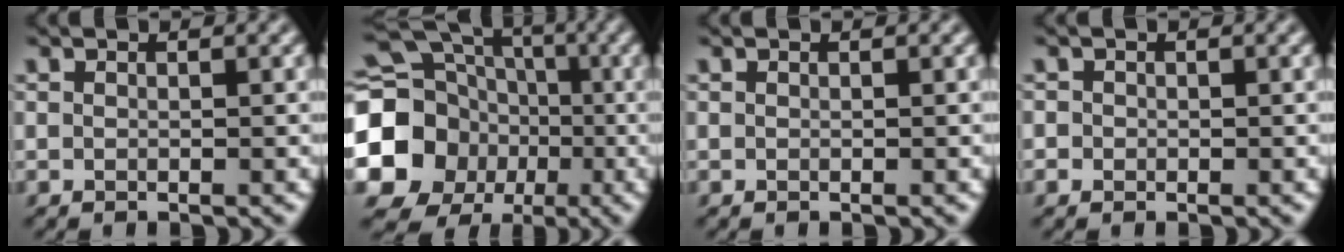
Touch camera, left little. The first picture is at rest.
{"total": 20.5, "force": [-2.8, 19.0, 7.2], "torque": [-0.173, -0.009, -0.088]}
{"total": 0.0}
{"total": 0.7, "force": [-0.2, 0.7, 0.1], "torque": [0.004, -0.002, -0.004]}